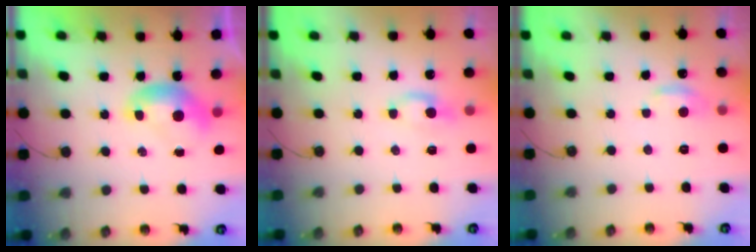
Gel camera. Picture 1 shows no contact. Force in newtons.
{"total": 0.8, "press": 0.6, "slide": 0.5}
{"total": 0.8, "press": 0.1, "slide": 0.8}